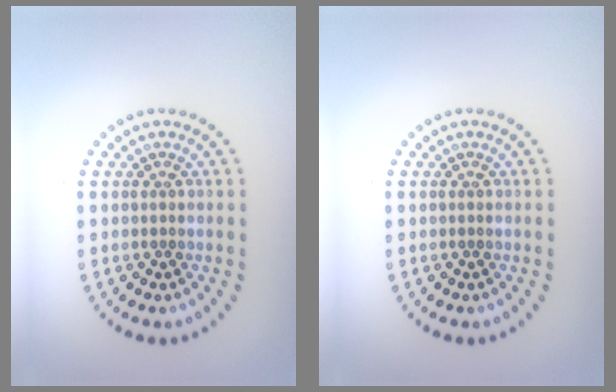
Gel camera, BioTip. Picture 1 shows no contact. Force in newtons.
{"total": 0.0}